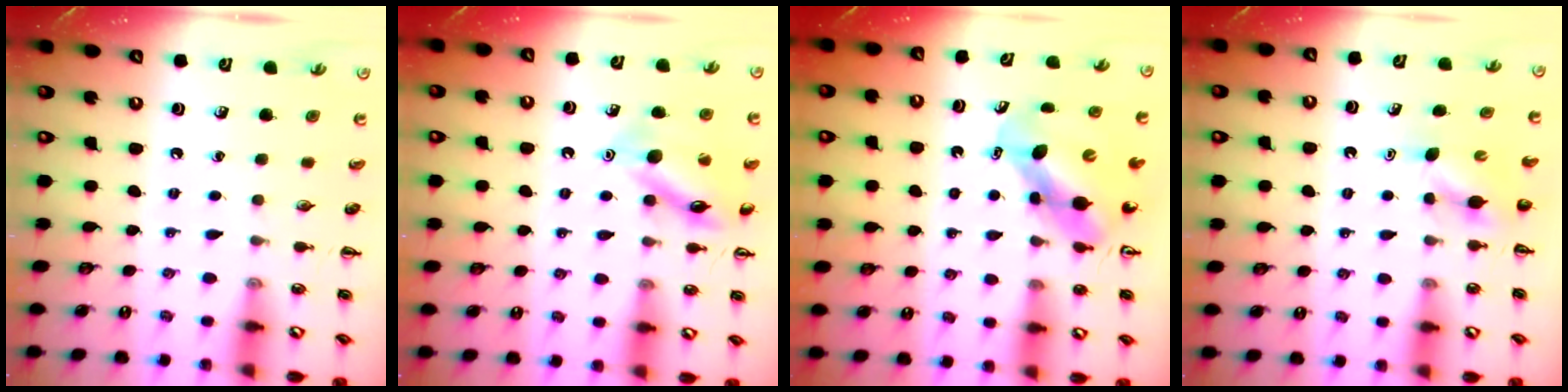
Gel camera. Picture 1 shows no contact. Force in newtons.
{"total": 13.2, "press": 13.2, "slide": 1.3}
{"total": 5.5, "press": 5.4, "slide": 1.0}
{"total": 3.8, "press": 3.6, "slide": 1.0}